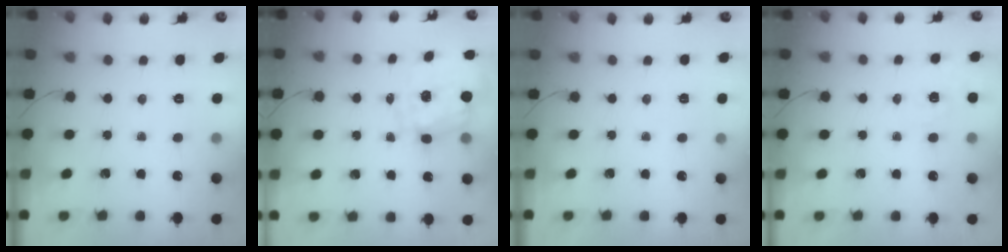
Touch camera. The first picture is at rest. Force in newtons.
{"total": 2.9, "press": 2.7, "slide": 1.0}
{"total": 5.4, "press": 5.2, "slide": 1.5}
{"total": 1.6, "press": 0.1, "slide": 1.6}